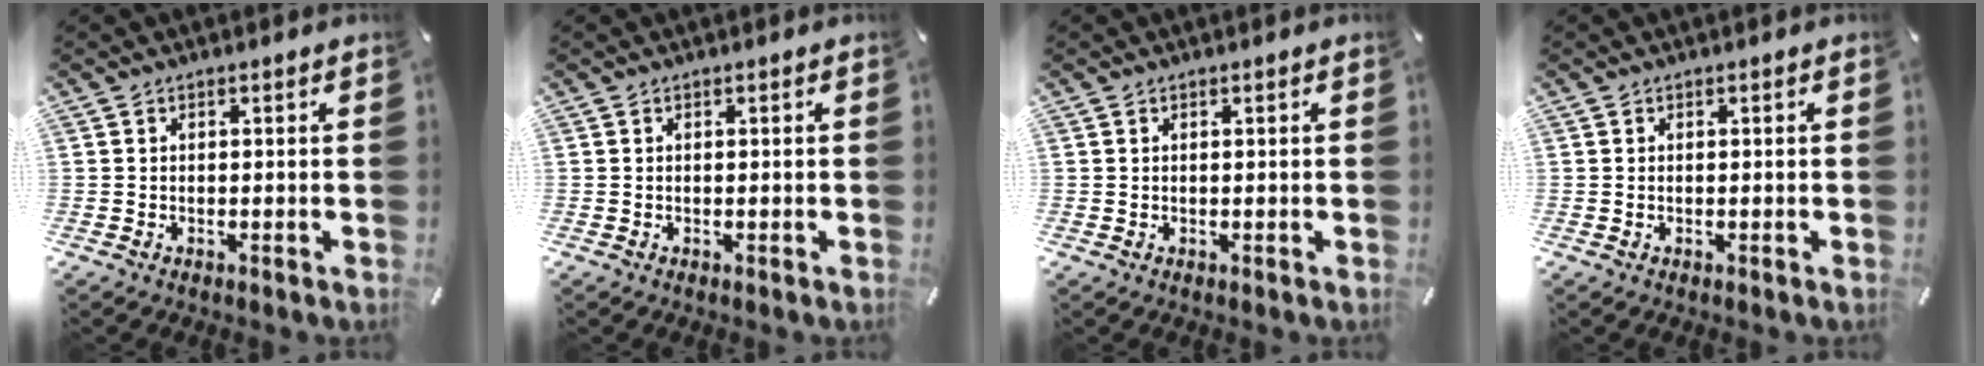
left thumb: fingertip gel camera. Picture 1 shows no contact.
{"total": 0.0}
{"total": 0.0}
{"total": 0.0}